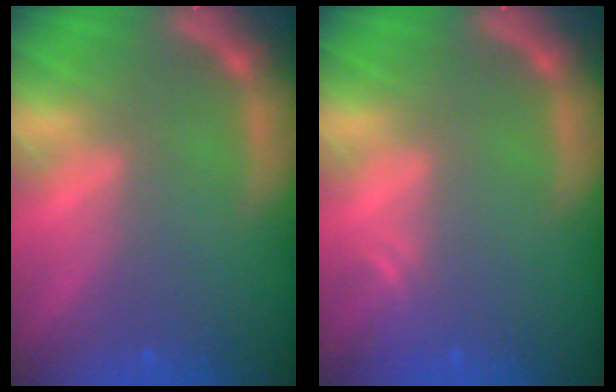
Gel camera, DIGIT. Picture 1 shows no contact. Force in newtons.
{"total": 1.5}